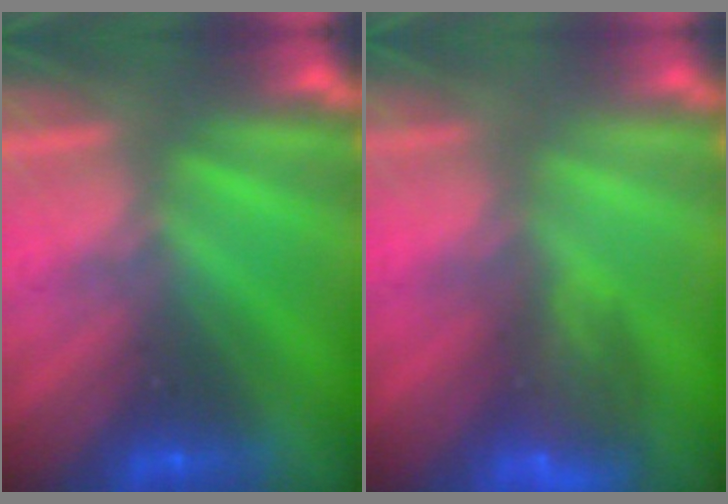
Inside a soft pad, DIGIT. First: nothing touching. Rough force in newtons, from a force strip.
{"total": 8.8}